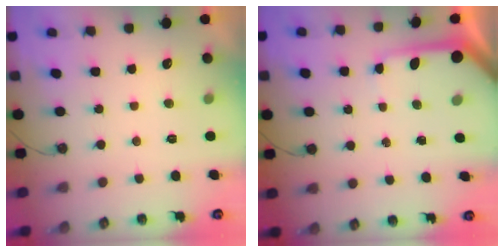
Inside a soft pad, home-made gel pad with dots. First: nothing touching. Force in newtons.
{"total": 7.5, "press": 7.5, "slide": 0.8}